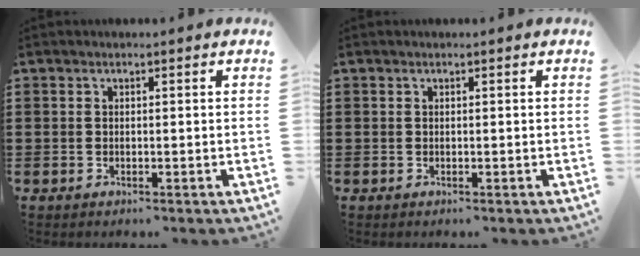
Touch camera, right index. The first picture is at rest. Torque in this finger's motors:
{"motor_torque": [-0.10, 0.20, 0.02, 0.01]}